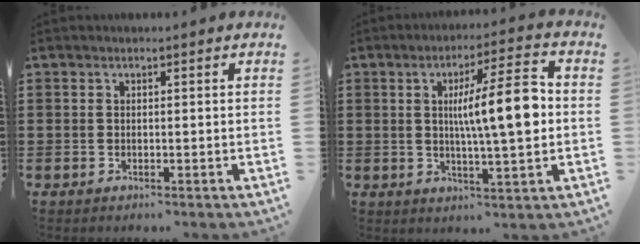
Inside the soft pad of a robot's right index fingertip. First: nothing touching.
{"total": 10.8, "force": [1.1, 1.8, 10.5], "torque": [-0.169, -0.004, 0.009]}